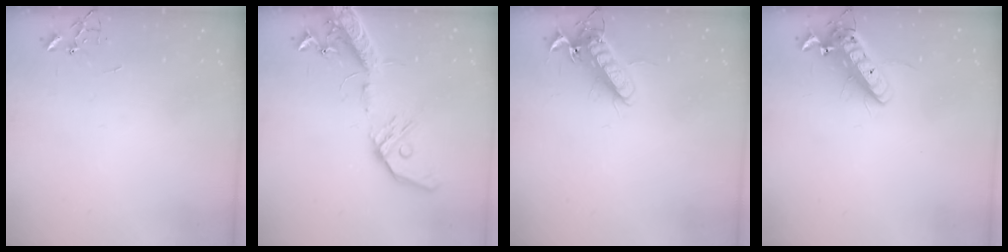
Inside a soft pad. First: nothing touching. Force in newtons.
{"total": 17.0, "press": 16.7, "slide": 3.3}
{"total": 13.3, "press": 13.2, "slide": 1.8}
{"total": 14.4, "press": 14.1, "slide": 2.7}